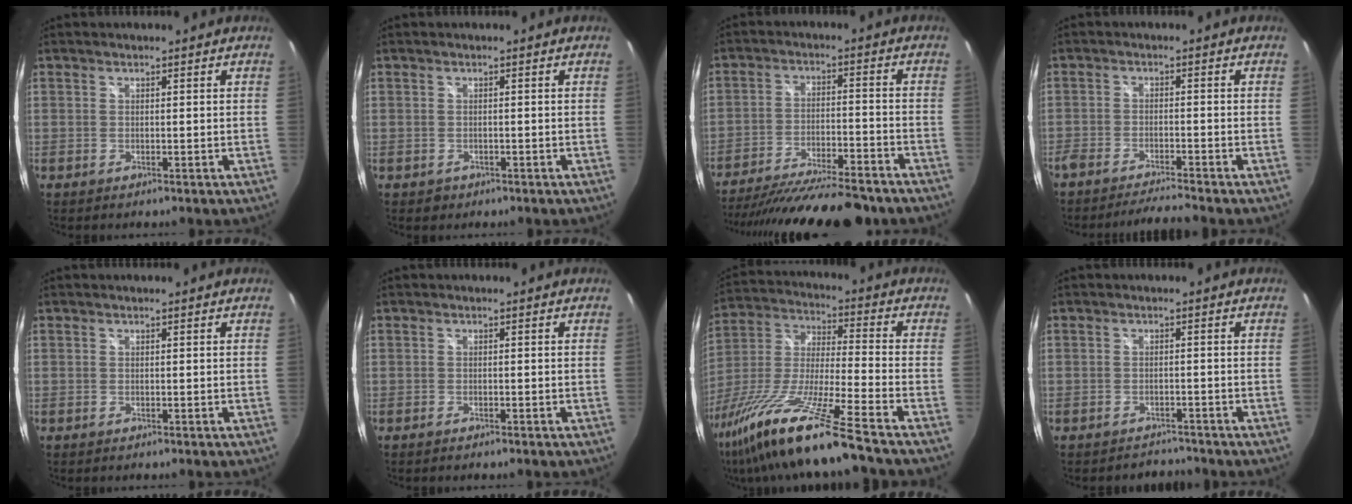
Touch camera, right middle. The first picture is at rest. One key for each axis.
{"total": 1.5, "fx": -0.7, "fy": 1.2, "fz": 0.3, "tx": -0.008, "ty": -0.004, "tz": -0.008}
{"total": 21.7, "fx": -18.7, "fy": 3.1, "fz": 10.5, "tx": -0.199, "ty": -0.044, "tz": -0.284}
{"total": 6.1, "fx": -5.7, "fy": -0.4, "fz": 2.0, "tx": -0.055, "ty": -0.005, "tz": -0.100}
{"total": 0.0}
{"total": 0.9, "fx": -0.8, "fy": 0.2, "fz": 0.4, "tx": -0.010, "ty": -0.002, "tz": -0.014}
{"total": 22.9, "fx": -16.8, "fy": -0.3, "fz": 15.5, "tx": -0.302, "ty": -0.046, "tz": -0.312}
{"total": 2.4, "fx": -2.3, "fy": 0.5, "fz": -0.6, "tx": 0.008, "ty": 0.011, "tz": -0.038}